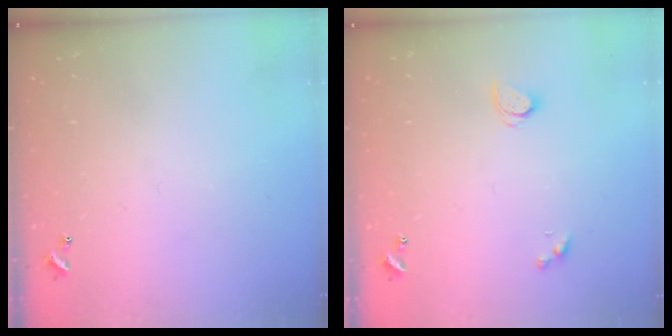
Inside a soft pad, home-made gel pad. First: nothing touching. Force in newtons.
{"total": 2.6, "press": 2.6, "slide": 0.3}